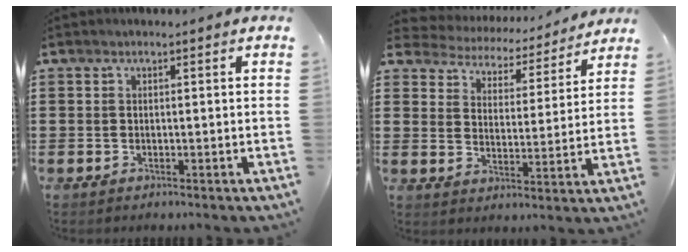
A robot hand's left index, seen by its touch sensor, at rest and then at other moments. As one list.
[{"total": 3.8, "force": [3.8, 0.7, -0.3], "torque": [-0.024, -0.033, 0.057]}]